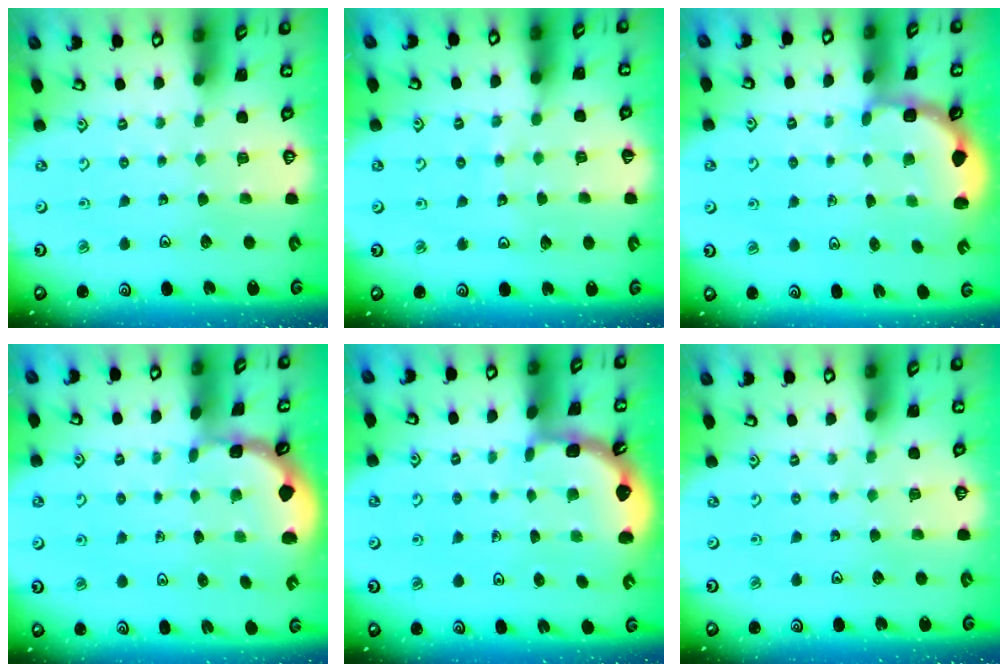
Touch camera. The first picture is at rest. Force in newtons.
{"total": 7.1, "press": 7.1, "slide": 0.9}
{"total": 2.7, "press": 2.4, "slide": 1.4}
{"total": 1.1, "press": 1.1, "slide": 0.1}
{"total": 2.0, "press": 2.0, "slide": 0.2}
{"total": 0.0}